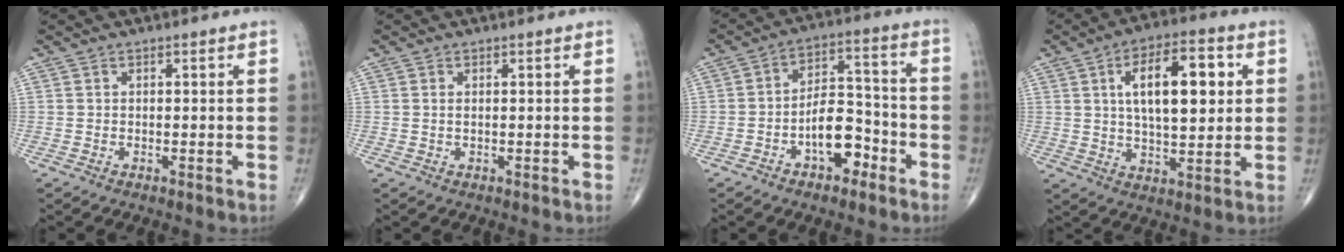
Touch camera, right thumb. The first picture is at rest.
{"total": 0.7, "force": [0.2, 0.2, 0.6], "torque": [-0.019, 0.002, 0.007]}
{"total": 9.9, "force": [-4.4, 5.4, 7.0], "torque": [-0.090, 0.045, -0.076]}
{"total": 15.4, "force": [3.7, 6.8, 13.4], "torque": [-0.195, 0.001, 0.060]}